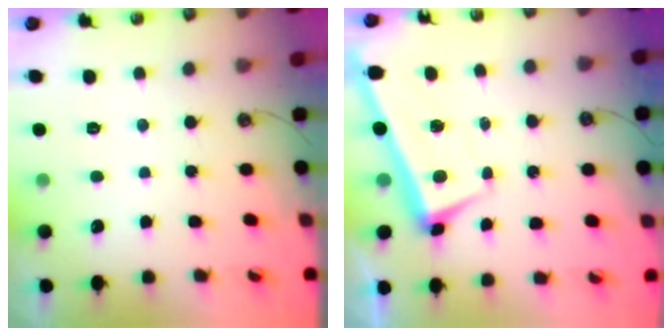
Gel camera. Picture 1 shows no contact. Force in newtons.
{"total": 2.2, "press": 2.1, "slide": 0.7}